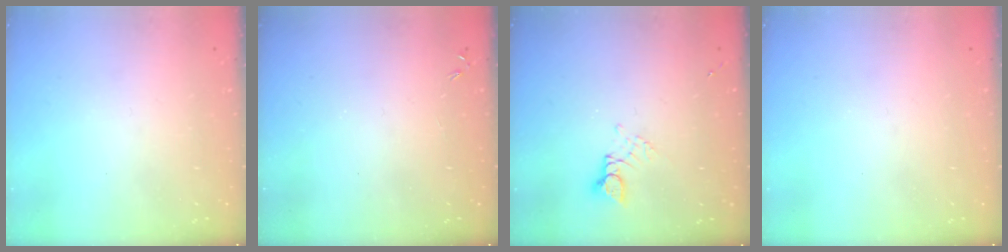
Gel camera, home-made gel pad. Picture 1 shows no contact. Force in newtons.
{"total": 0.0}
{"total": 2.8, "press": 2.8, "slide": 0.3}
{"total": 0.0}